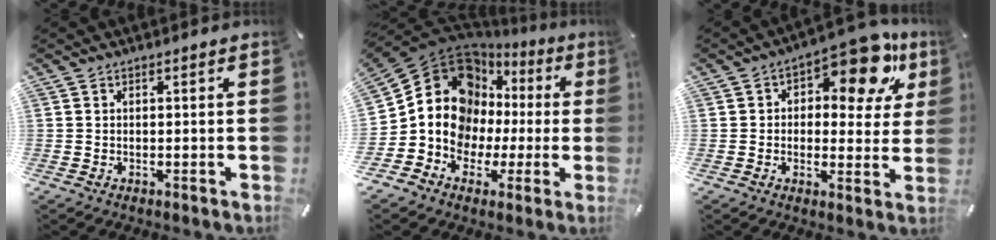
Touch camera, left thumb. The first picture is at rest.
{"total": 14.4, "force": [3.0, 12.8, 5.9], "torque": [-0.142, -0.039, 0.060]}
{"total": 14.5, "force": [7.5, 7.2, 10.0], "torque": [-0.128, -0.045, 0.123]}